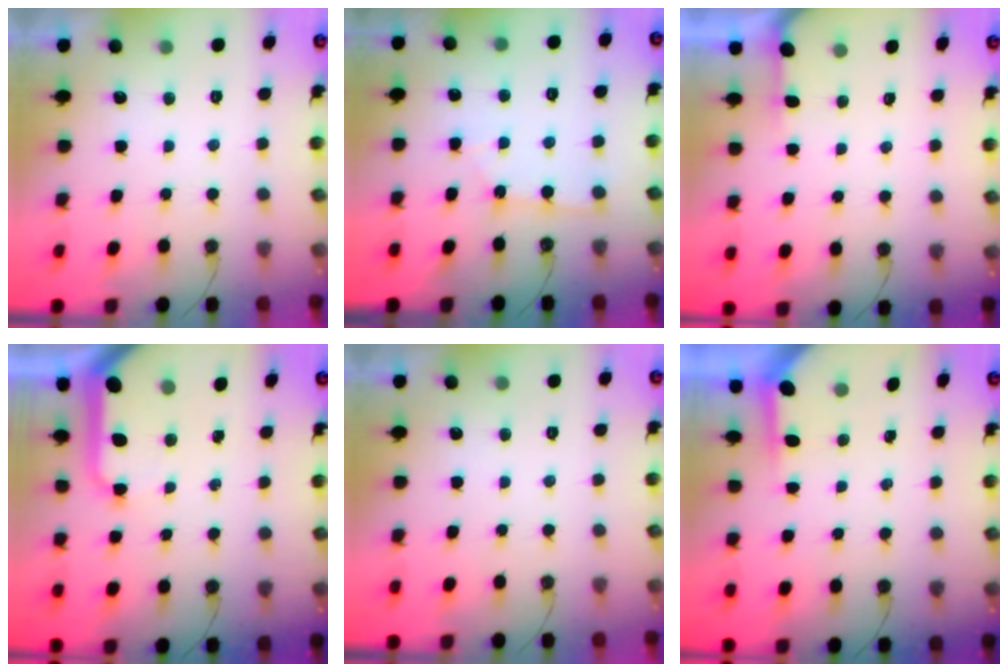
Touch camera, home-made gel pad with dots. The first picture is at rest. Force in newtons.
{"total": 2.2, "press": 2.2, "slide": 0.4}
{"total": 2.5, "press": 2.5, "slide": 0.2}
{"total": 13.0, "press": 12.9, "slide": 1.7}
{"total": 0.0}
{"total": 3.6, "press": 3.6, "slide": 0.3}